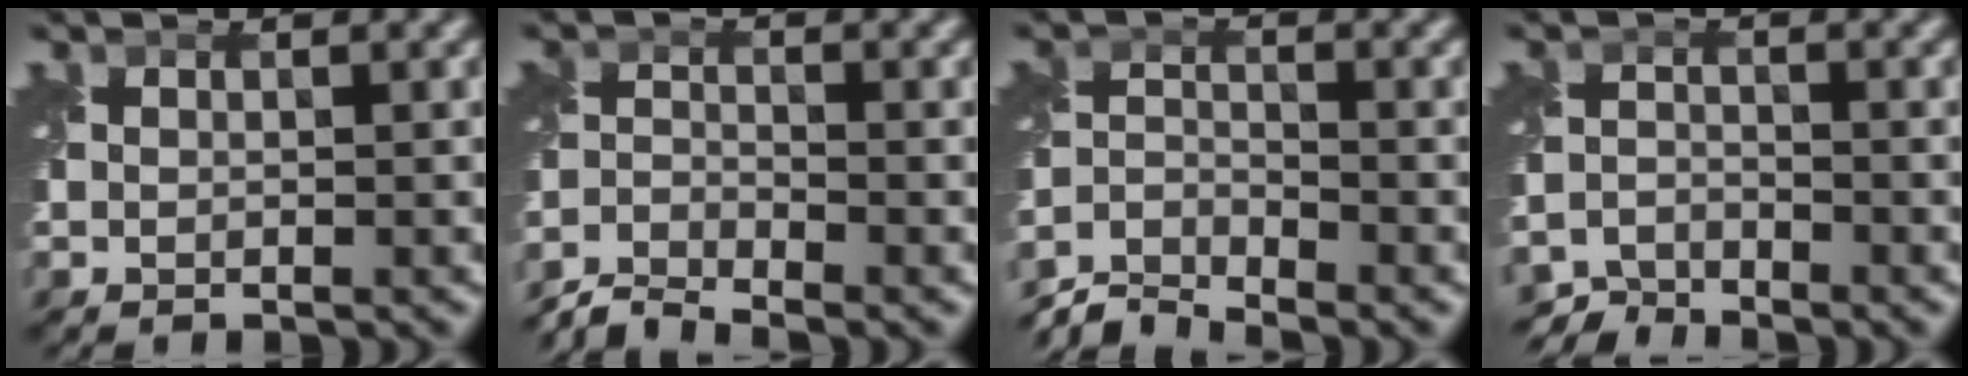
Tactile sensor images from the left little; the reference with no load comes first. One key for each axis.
{"total": 3.8, "fx": -3.7, "fy": 0.4, "fz": 0.8, "tx": -0.015, "ty": -0.007, "tz": -0.083}
{"total": 4.5, "fx": -4.3, "fy": 0.6, "fz": 0.9, "tx": -0.013, "ty": -0.006, "tz": -0.094}
{"total": 3.9, "fx": -3.9, "fy": 0.7, "fz": 0.2, "tx": -0.001, "ty": -0.014, "tz": -0.076}